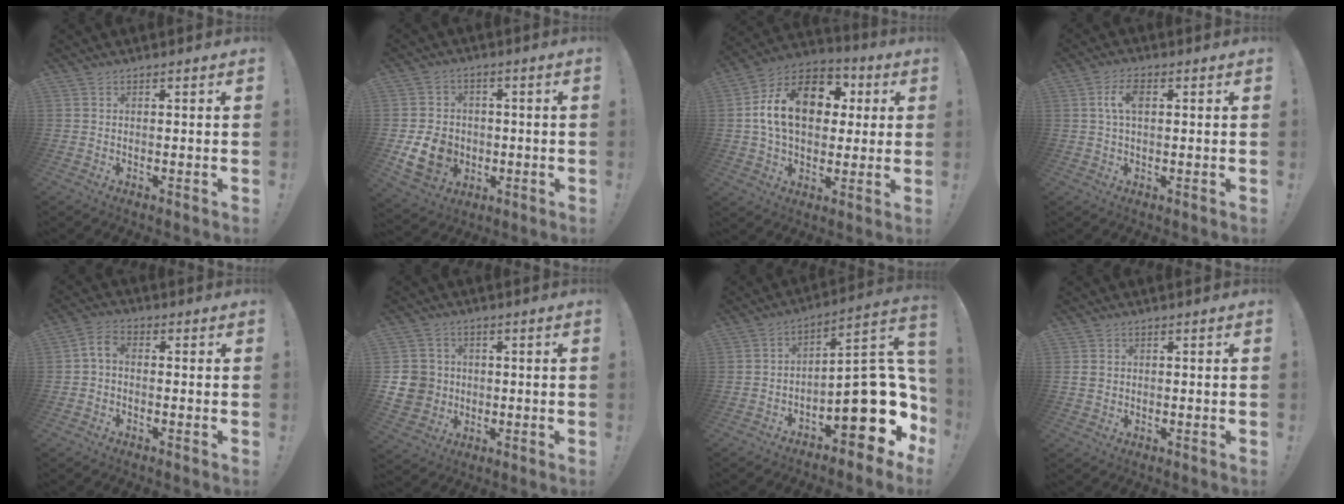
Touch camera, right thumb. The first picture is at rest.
{"total": 11.6, "force": [-2.4, 9.9, 5.5], "torque": [-0.107, 0.017, -0.034]}
{"total": 19.3, "force": [3.4, 13.5, 13.4], "torque": [-0.212, 0.008, 0.062]}
{"total": 5.6, "force": [1.2, 2.7, 4.7], "torque": [-0.081, 0.005, 0.018]}
{"total": 4.2, "force": [-0.5, 2.5, 3.3], "torque": [-0.080, 0.010, -0.010]}
{"total": 9.3, "force": [-0.6, 8.8, 3.0], "torque": [-0.064, 0.010, -0.005]}
{"total": 17.1, "force": [-3.9, 7.7, 14.7], "torque": [-0.178, 0.010, -0.054]}
{"total": 1.9, "force": [0.4, 1.7, 0.8], "torque": [-0.013, 0.005, 0.006]}